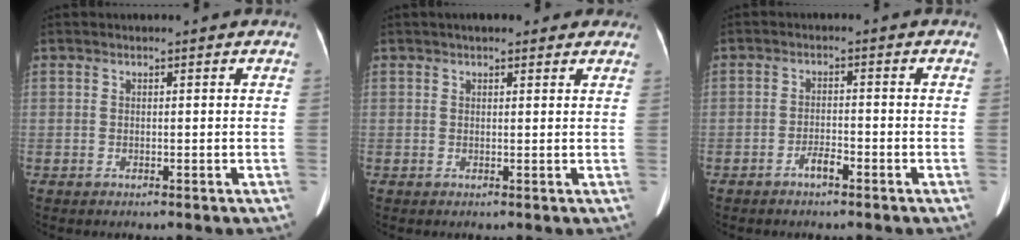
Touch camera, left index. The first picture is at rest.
{"total": 5.7, "force": [4.4, 2.0, 3.0], "torque": [-0.029, 0.027, 0.055]}
{"total": 2.3, "force": [-1.7, 0.5, 1.5], "torque": [-0.027, 0.001, -0.031]}